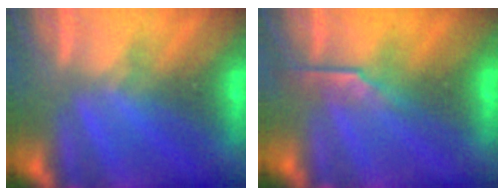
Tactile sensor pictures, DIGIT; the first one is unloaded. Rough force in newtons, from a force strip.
{"total": 2.7}